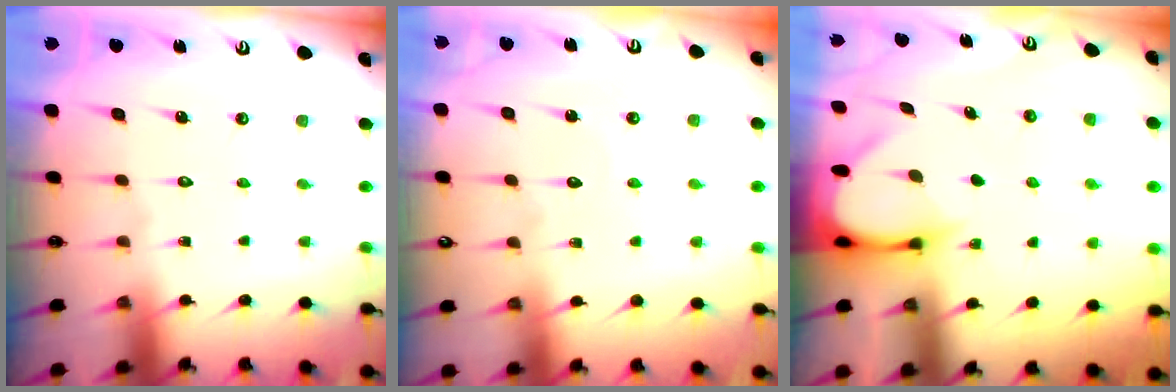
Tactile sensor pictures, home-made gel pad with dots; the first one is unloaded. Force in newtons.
{"total": 3.5, "press": 3.5, "slide": 0.3}
{"total": 3.3, "press": 3.2, "slide": 0.3}